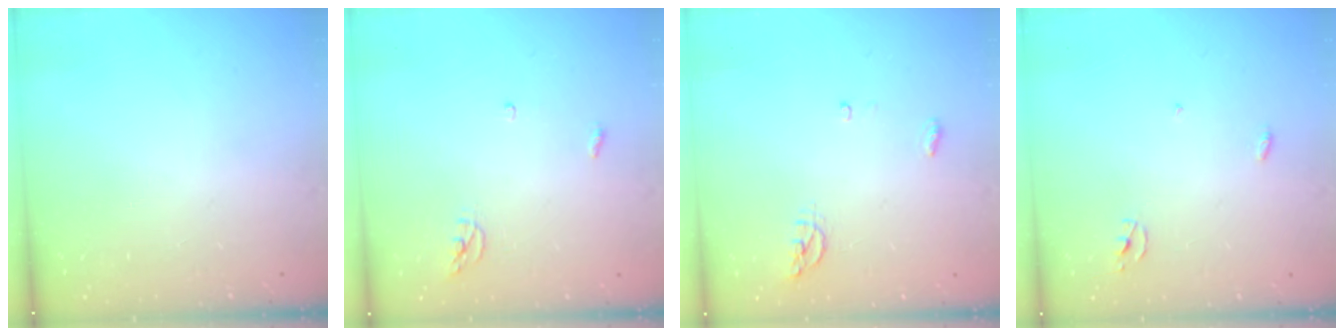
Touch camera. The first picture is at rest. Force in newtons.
{"total": 3.6, "press": 3.6, "slide": 0.3}
{"total": 4.5, "press": 4.3, "slide": 1.2}
{"total": 2.3, "press": 2.3, "slide": 0.1}